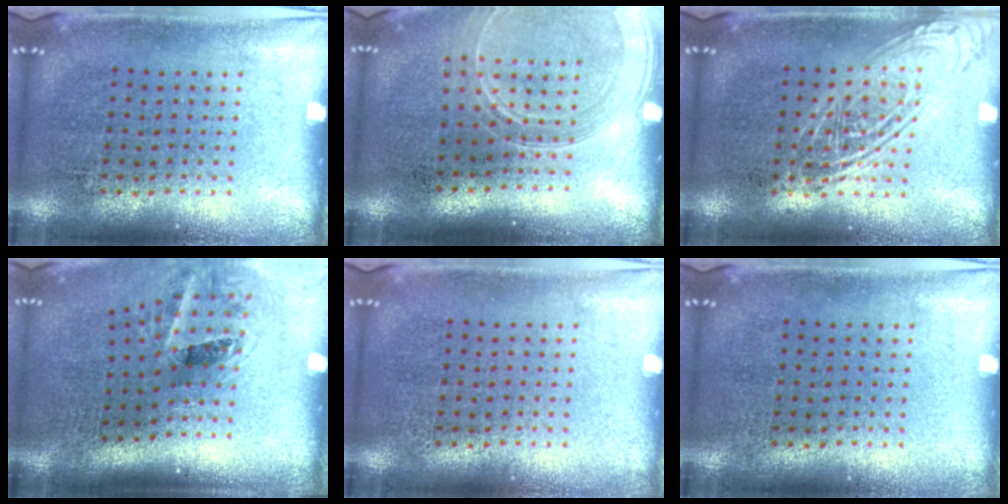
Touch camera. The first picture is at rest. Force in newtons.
{"total": 1.6, "press": 1.5, "slide": 0.7}
{"total": 2.5, "press": 2.5, "slide": 0.2}
{"total": 1.6, "press": 1.1, "slide": 1.1}
{"total": 0.0}
{"total": 0.0}